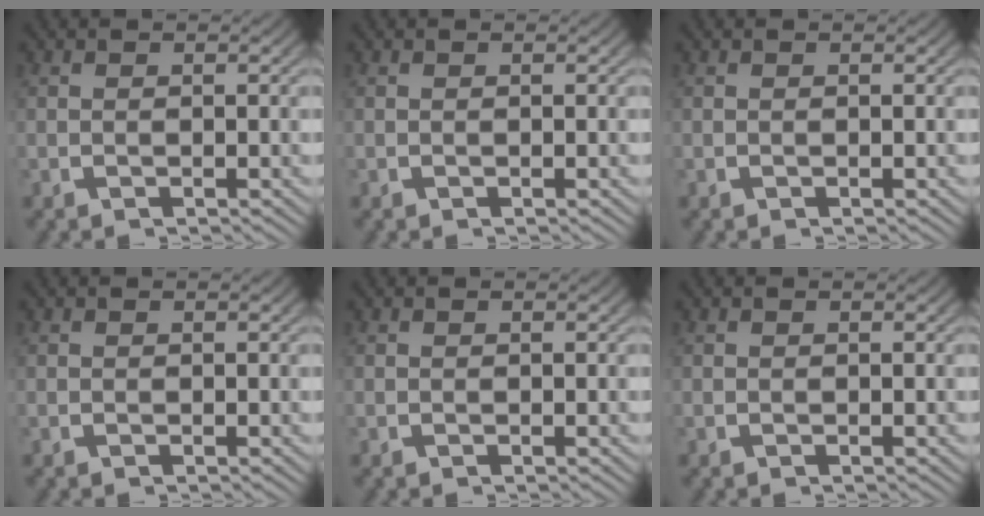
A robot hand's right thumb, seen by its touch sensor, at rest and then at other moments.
{"total": 0.0}
{"total": 0.0}
{"total": 0.0}
{"total": 0.0}
{"total": 0.0}